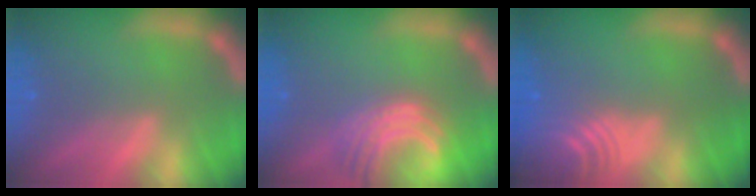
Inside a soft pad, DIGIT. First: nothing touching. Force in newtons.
{"total": 7.0}
{"total": 9.6}